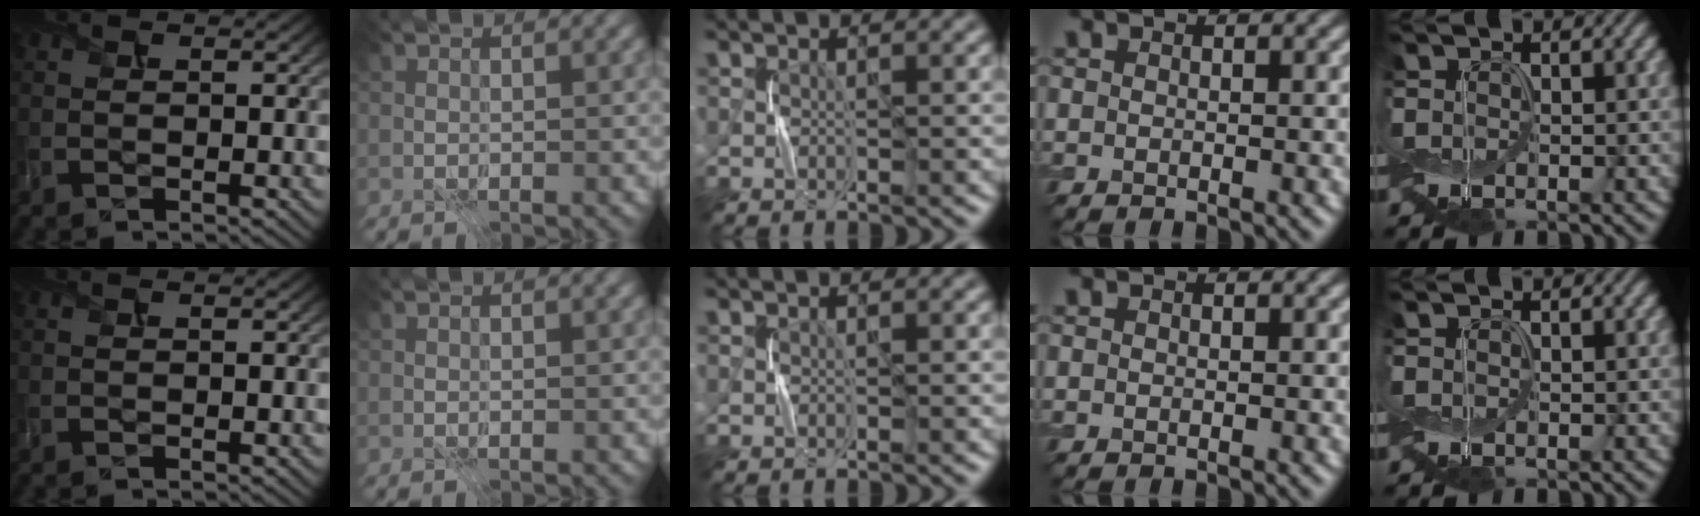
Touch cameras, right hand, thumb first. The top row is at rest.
{}